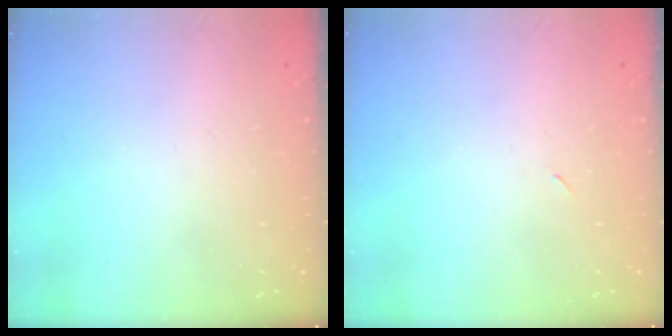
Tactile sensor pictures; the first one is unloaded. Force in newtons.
{"total": 2.3, "press": 1.9, "slide": 1.2}